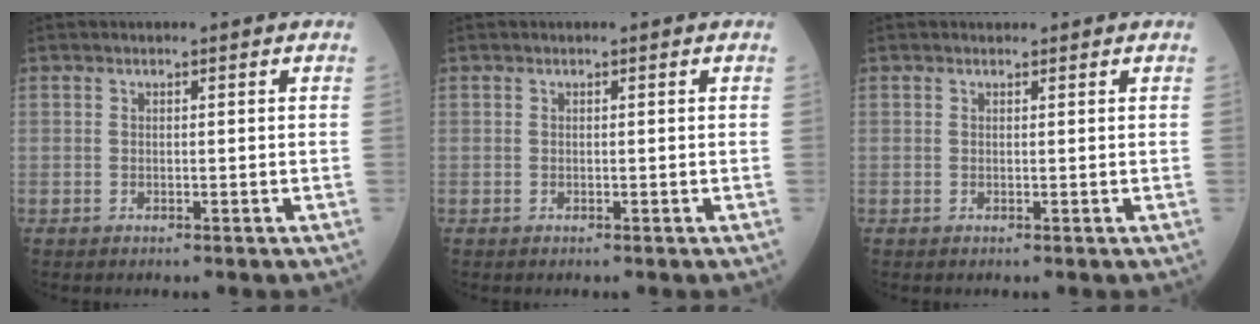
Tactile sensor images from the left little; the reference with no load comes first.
{"total": 0.0}
{"total": 0.6, "force": [0.5, 0.3, 0.0], "torque": [-0.010, 0.003, 0.009]}